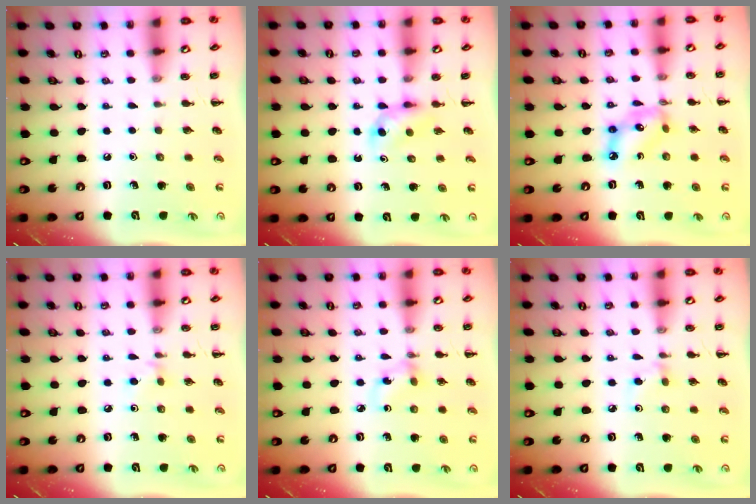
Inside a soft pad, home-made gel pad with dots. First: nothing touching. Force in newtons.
{"total": 3.6, "press": 3.4, "slide": 1.3}
{"total": 9.2, "press": 9.0, "slide": 2.1}
{"total": 2.9, "press": 2.7, "slide": 1.2}
{"total": 2.9, "press": 2.8, "slide": 0.9}
{"total": 4.4, "press": 4.2, "slide": 1.5}